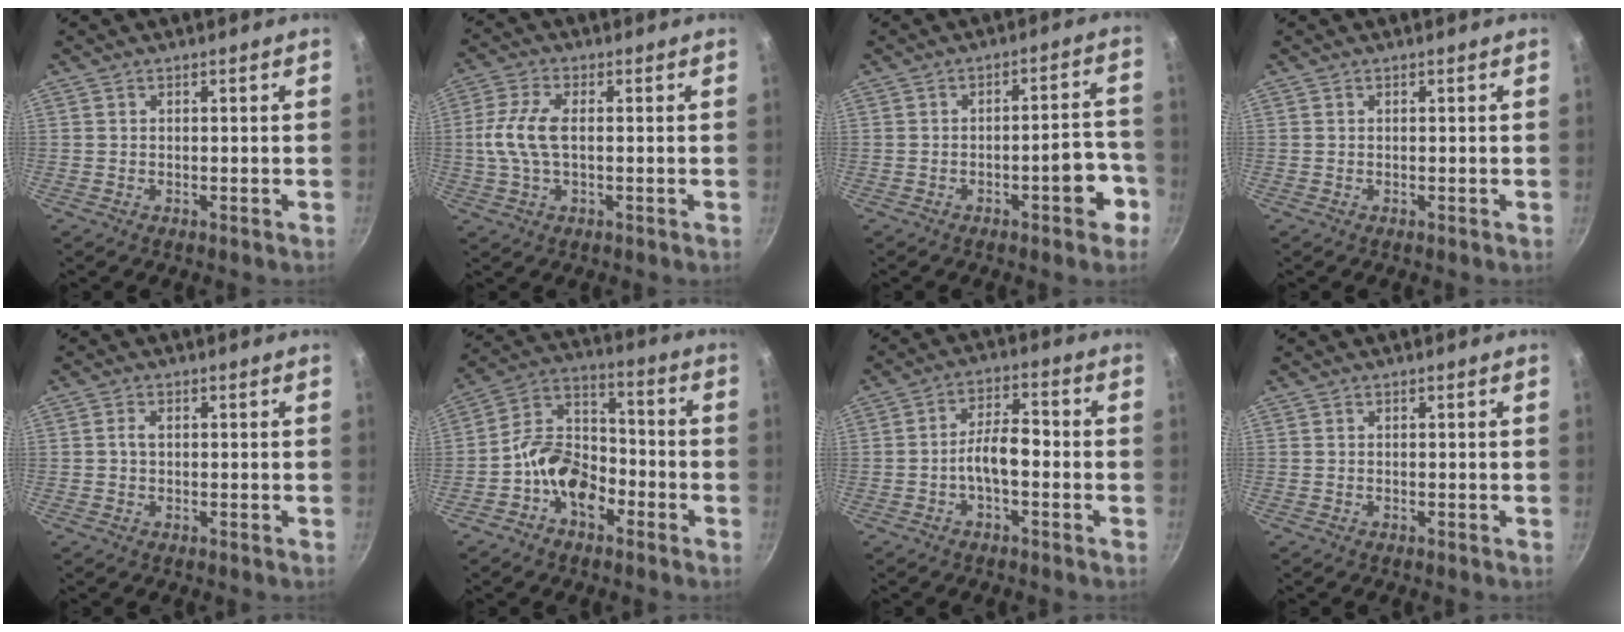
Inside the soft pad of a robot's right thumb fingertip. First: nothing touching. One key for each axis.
{"total": 7.9, "fx": 0.1, "fy": 3.8, "fz": 6.9, "tx": -0.154, "ty": 0.013, "tz": -0.004}
{"total": 7.8, "fx": -3.7, "fy": 2.7, "fz": 6.4, "tx": -0.059, "ty": 0.042, "tz": -0.044}
{"total": 0.0}
{"total": 1.7, "fx": 0.1, "fy": 1.2, "fz": 1.2, "tx": -0.018, "ty": 0.008, "tz": 0.002}
{"total": 11.9, "fx": -5.2, "fy": 7.8, "fz": 7.3, "tx": -0.099, "ty": 0.056, "tz": -0.111}
{"total": 6.5, "fx": -1.8, "fy": 2.9, "fz": 5.6, "tx": -0.086, "ty": 0.035, "tz": -0.038}
{"total": 0.0}